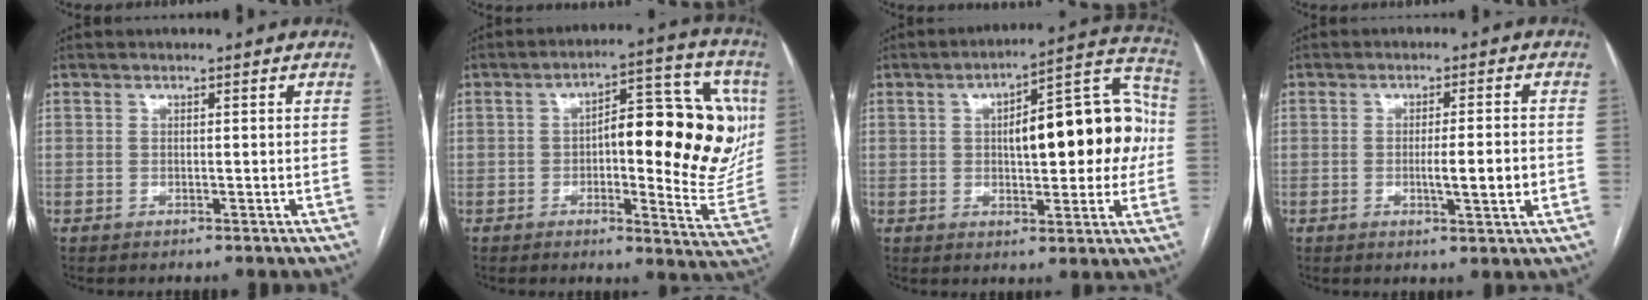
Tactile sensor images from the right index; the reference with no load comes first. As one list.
[{"total": 19.9, "force": [2.0, 6.2, 18.8], "torque": [-0.221, 0.029, 0.030]}, {"total": 17.4, "force": [1.1, 5.8, 16.3], "torque": [-0.216, 0.046, 0.020]}, {"total": 5.4, "force": [-1.2, 0.2, 5.3], "torque": [-0.083, -0.007, -0.016]}]